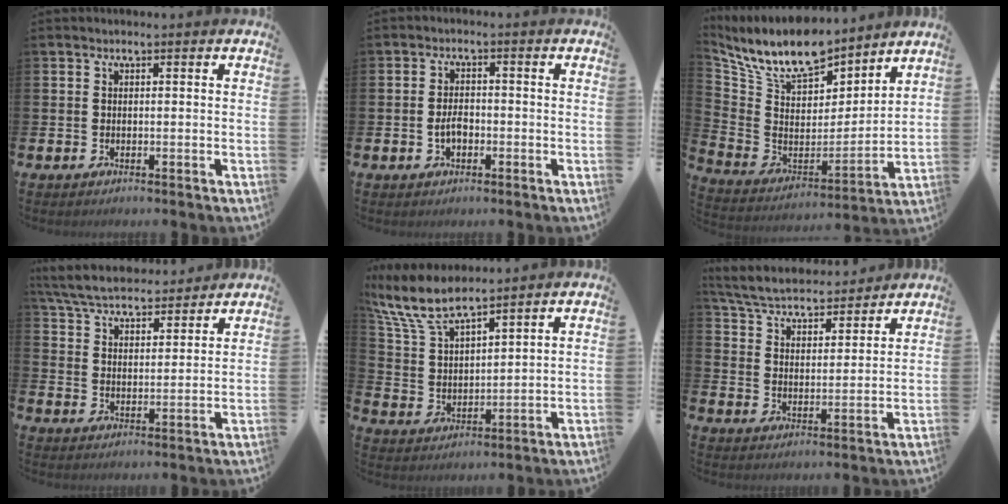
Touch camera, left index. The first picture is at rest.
{"total": 2.4, "force": [-0.9, 1.4, 1.7], "torque": [-0.023, 0.000, -0.020]}
{"total": 11.3, "force": [10.1, 3.5, 3.4], "torque": [-0.120, -0.067, 0.181]}
{"total": 6.3, "force": [6.1, 1.3, 1.0], "torque": [-0.048, -0.035, 0.109]}
{"total": 8.2, "force": [7.3, 1.6, 3.3], "torque": [-0.094, -0.030, 0.133]}
{"total": 5.7, "force": [5.5, 1.2, 1.1], "torque": [-0.050, -0.040, 0.093]}